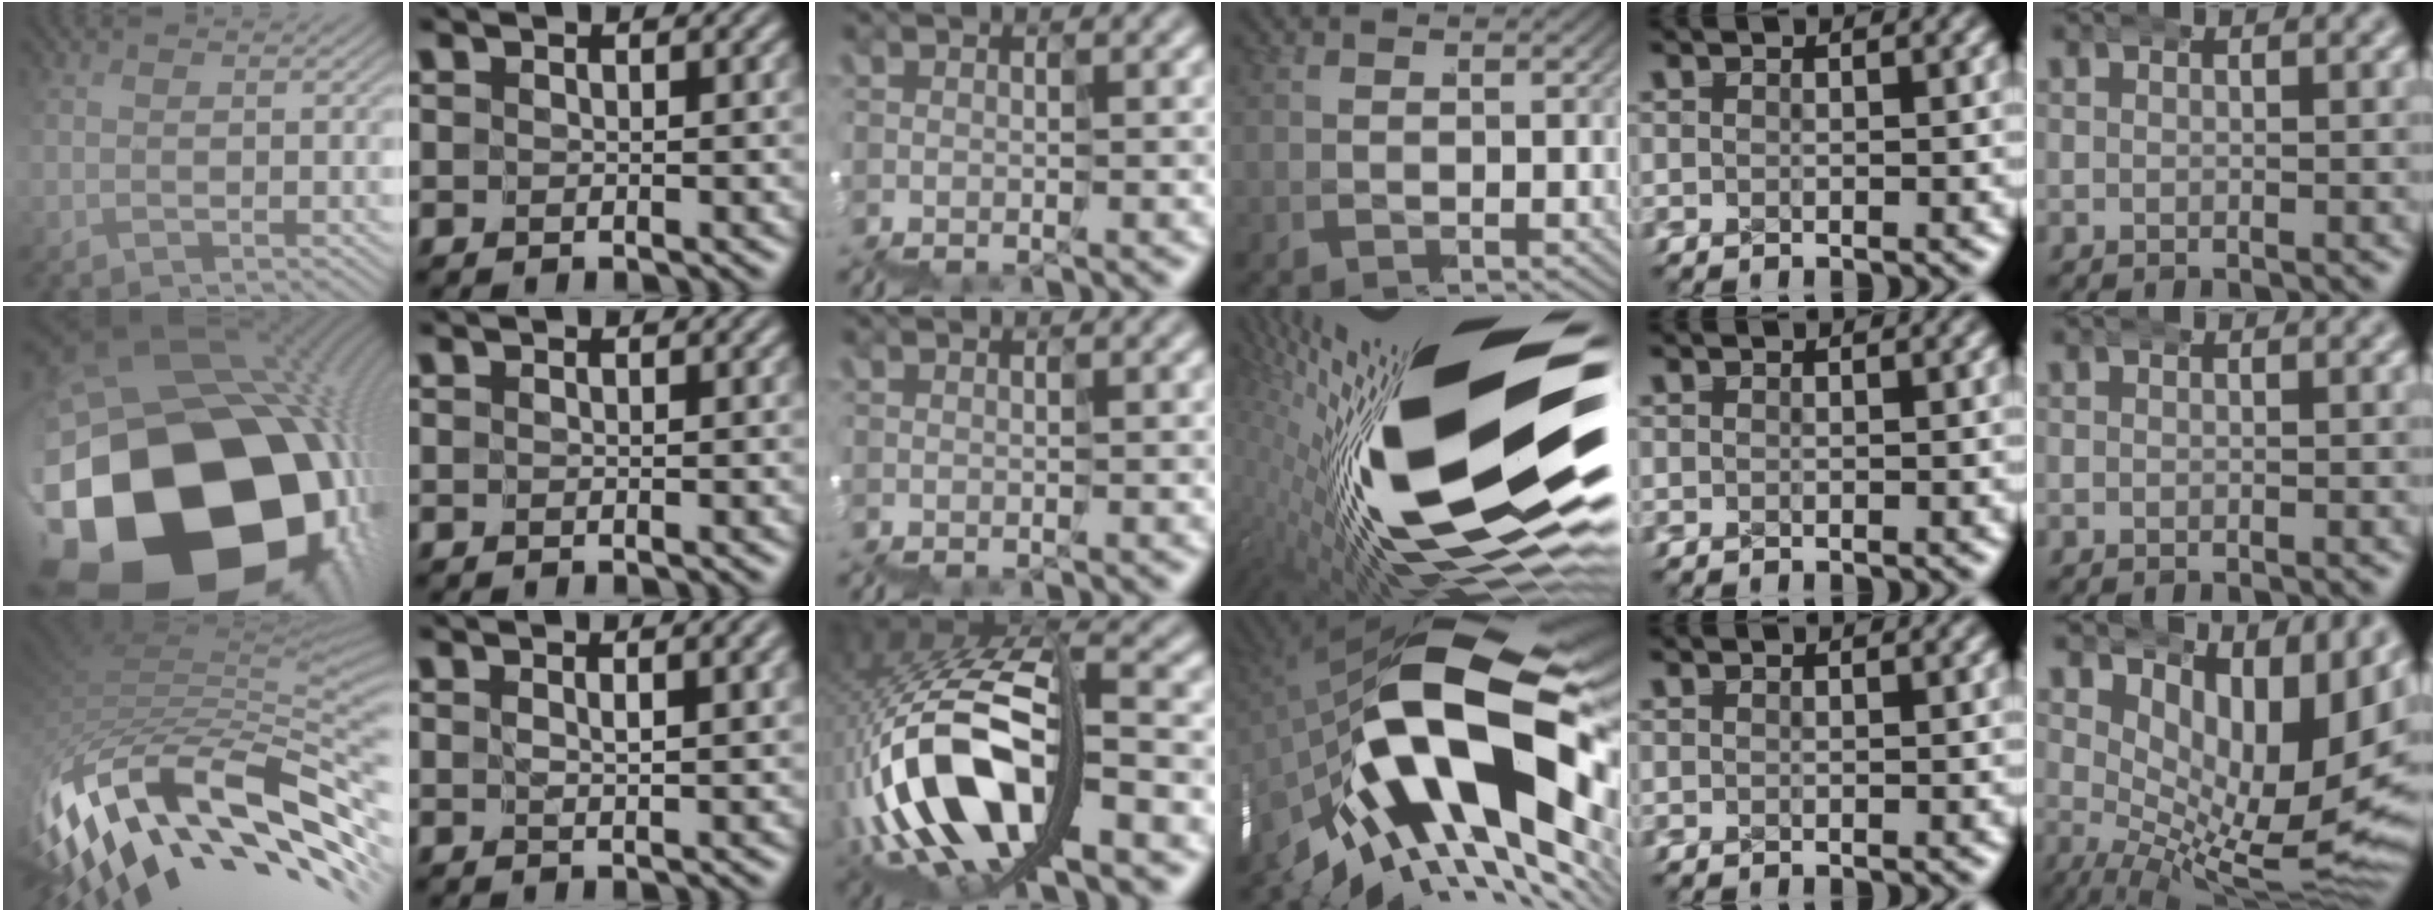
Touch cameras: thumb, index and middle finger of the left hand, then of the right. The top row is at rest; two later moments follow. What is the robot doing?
{"motion": "wrap", "object": "duck tape"}